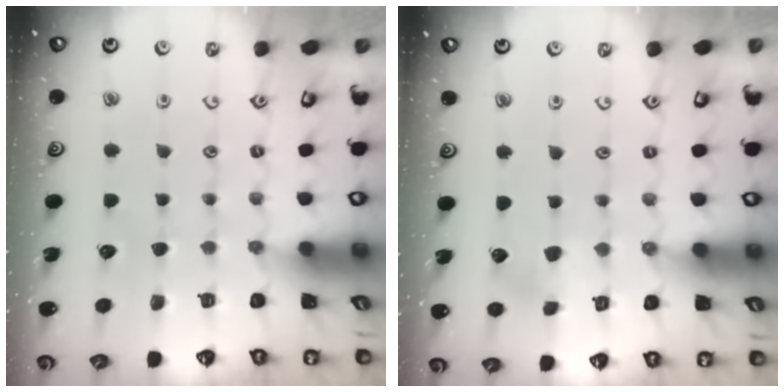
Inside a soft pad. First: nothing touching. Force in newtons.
{"total": 3.2, "press": 3.1, "slide": 0.8}